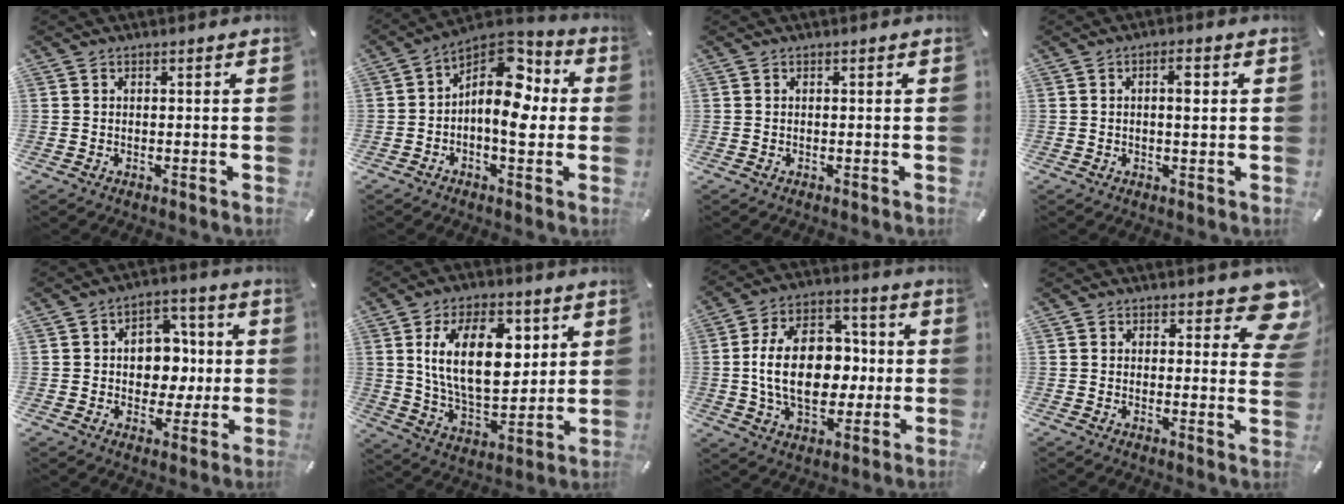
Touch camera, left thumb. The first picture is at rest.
{"total": 12.7, "force": [1.2, 7.5, 10.2], "torque": [-0.155, -0.028, 0.014]}
{"total": 0.0}
{"total": 3.3, "force": [0.6, 1.1, 3.0], "torque": [-0.047, 0.001, 0.003]}
{"total": 9.5, "force": [0.2, 8.2, 4.8], "torque": [-0.060, 0.006, 0.005]}
{"total": 18.0, "force": [5.7, 10.4, 13.5], "torque": [-0.246, -0.003, 0.095]}
{"total": 18.6, "force": [-0.3, 12.8, 13.5], "torque": [-0.254, 0.009, -0.007]}
{"total": 9.0, "force": [5.7, 4.3, 5.4], "torque": [-0.043, -0.040, 0.096]}